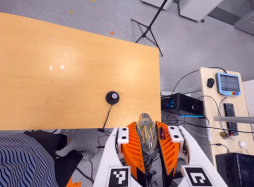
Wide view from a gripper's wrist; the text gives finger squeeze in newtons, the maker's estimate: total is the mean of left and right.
{"total": 20.4, "left": 24.9, "right": 16.0}